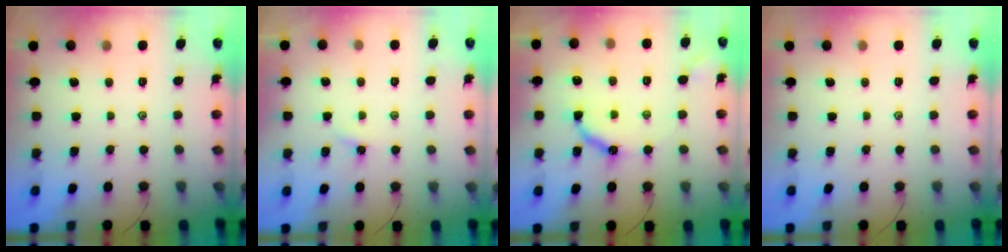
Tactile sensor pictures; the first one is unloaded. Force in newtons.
{"total": 1.4, "press": 1.4, "slide": 0.2}
{"total": 9.9, "press": 9.9, "slide": 1.1}
{"total": 0.0}